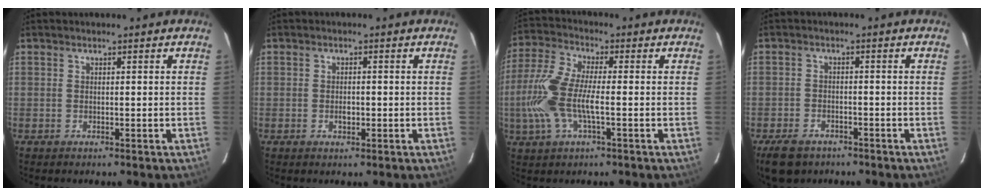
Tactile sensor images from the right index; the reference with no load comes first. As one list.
[{"total": 1.8, "force": [-0.5, 1.3, 1.2], "torque": [-0.020, 0.001, -0.007]}, {"total": 12.2, "force": [-2.1, 3.8, 11.4], "torque": [-0.259, 0.003, -0.046]}, {"total": 7.5, "force": [-5.3, 4.3, 3.1], "torque": [-0.085, -0.001, -0.088]}]